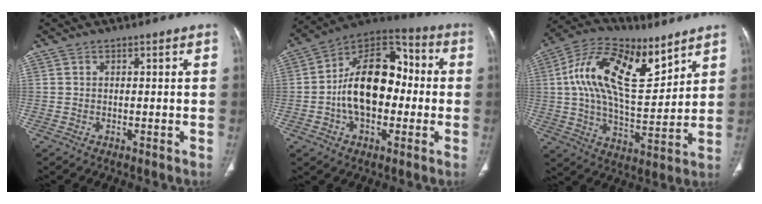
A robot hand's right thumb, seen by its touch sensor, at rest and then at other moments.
{"total": 18.5, "force": [-1.2, 11.7, 14.3], "torque": [-0.208, 0.040, -0.029]}
{"total": 20.3, "force": [8.3, 9.6, 15.8], "torque": [-0.265, -0.022, 0.144]}